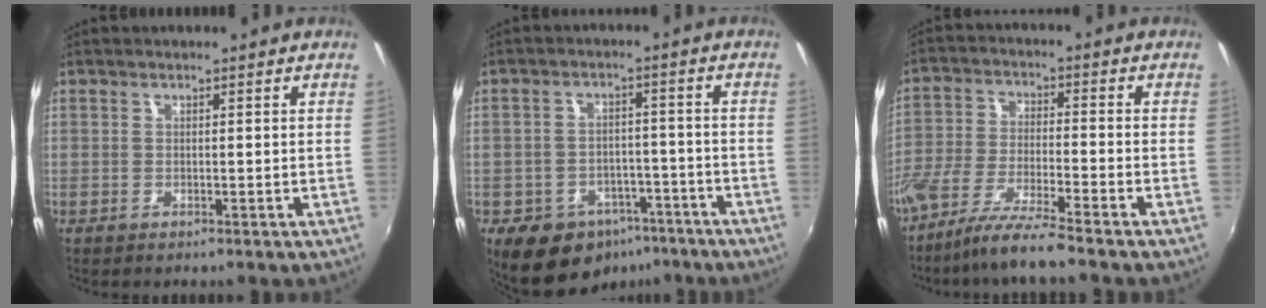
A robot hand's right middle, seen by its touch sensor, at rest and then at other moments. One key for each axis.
{"total": 12.7, "fx": -7.8, "fy": 8.8, "fz": 4.9, "tx": -0.115, "ty": 0.013, "tz": -0.092}
{"total": 9.8, "fx": -8.0, "fy": -0.5, "fz": 5.6, "tx": -0.115, "ty": -0.017, "tz": -0.152}